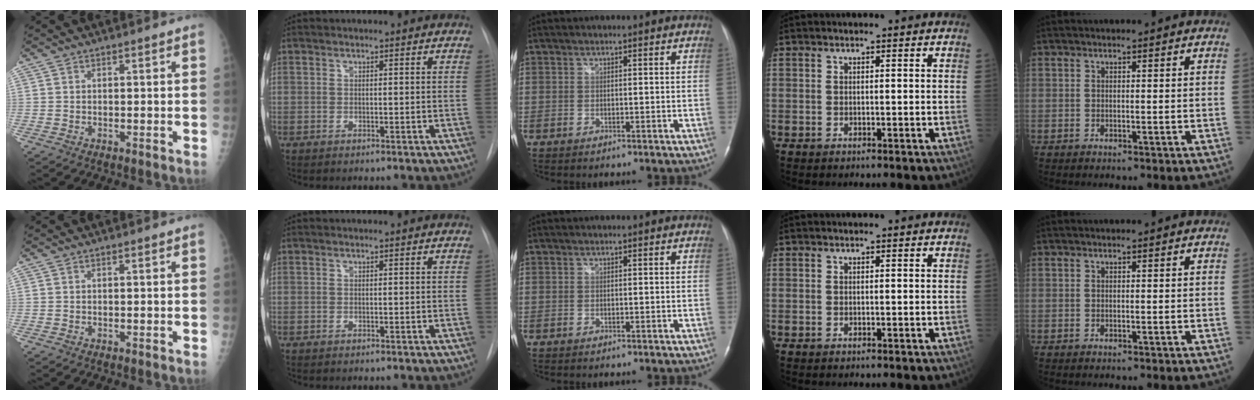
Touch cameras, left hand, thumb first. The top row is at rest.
{}